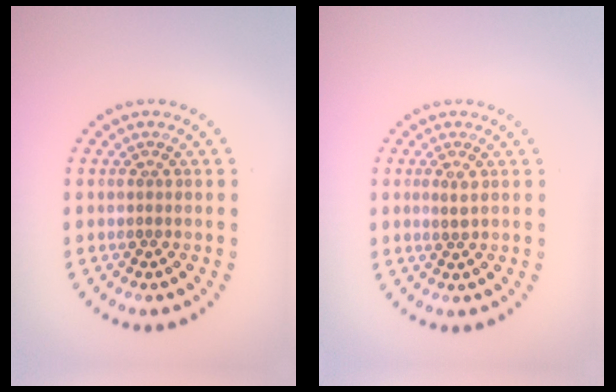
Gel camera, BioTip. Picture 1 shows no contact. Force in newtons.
{"total": 1.0, "press": 0.8, "slide": 0.5}